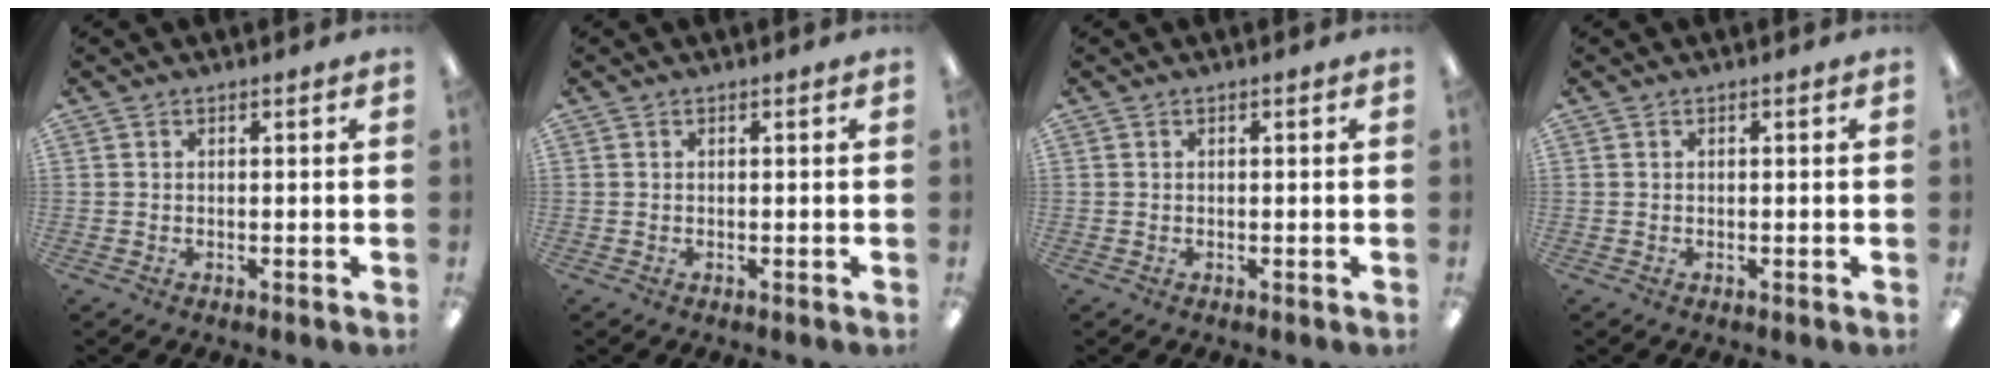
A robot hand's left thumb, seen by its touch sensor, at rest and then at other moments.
{"total": 0.0}
{"total": 0.0}
{"total": 0.0}